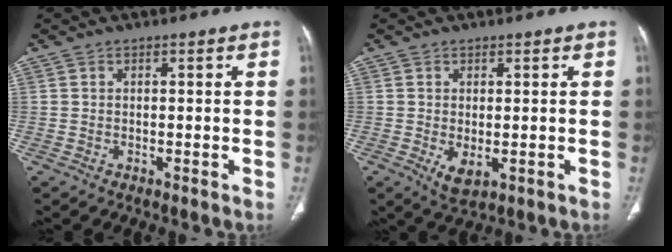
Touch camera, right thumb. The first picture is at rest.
{"total": 3.6, "force": [-0.7, 1.8, 3.0], "torque": [-0.051, -0.011, 0.000]}